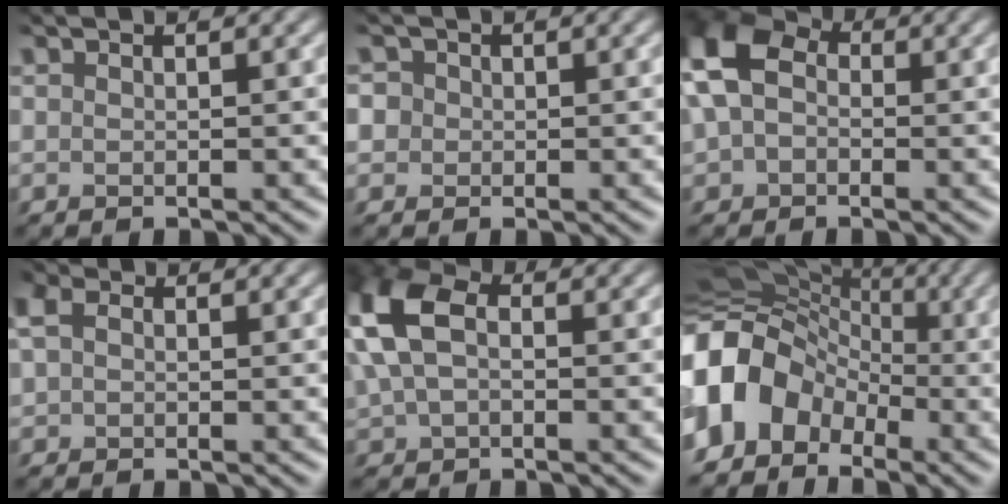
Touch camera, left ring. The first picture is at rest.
{"total": 1.5, "force": [0.0, 1.5, 0.2], "torque": [-0.016, 0.003, 0.010]}
{"total": 8.1, "force": [1.2, 6.1, 5.1], "torque": [-0.129, 0.022, 0.025]}
{"total": 2.5, "force": [0.7, 2.0, 1.4], "torque": [-0.042, 0.009, 0.017]}
{"total": 7.0, "force": [1.1, 4.8, 5.0], "torque": [-0.143, 0.016, 0.023]}
{"total": 8.8, "force": [-3.9, 6.9, 3.8], "torque": [-0.083, 0.014, -0.083]}